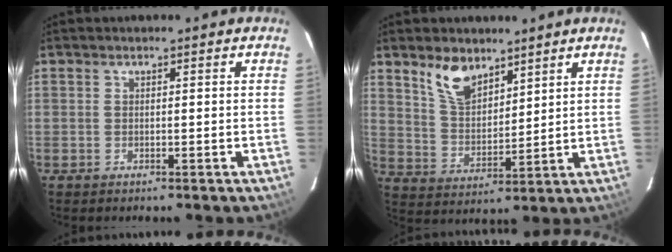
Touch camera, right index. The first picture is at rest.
{"total": 8.5, "force": [6.0, 4.0, 4.5], "torque": [-0.081, 0.010, 0.123]}